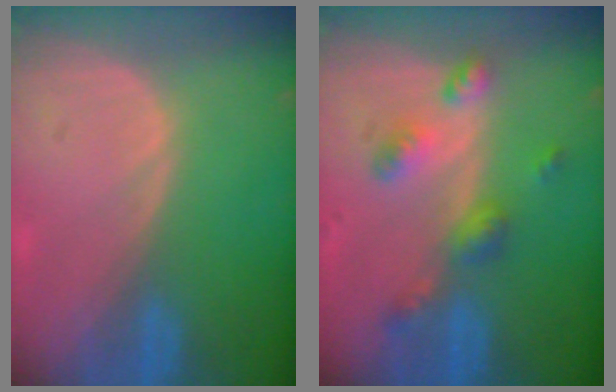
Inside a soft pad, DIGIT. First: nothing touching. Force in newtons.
{"total": 6.1, "press": 5.4, "slide": 2.9}